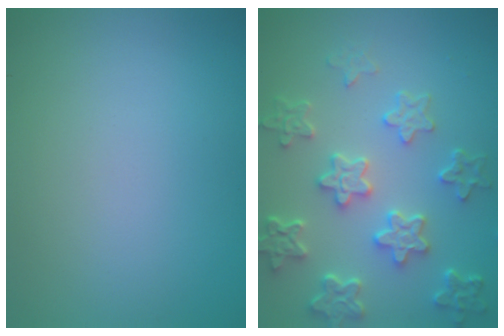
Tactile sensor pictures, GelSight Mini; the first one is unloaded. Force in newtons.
{"total": 5.4, "press": 4.4, "slide": 3.1}